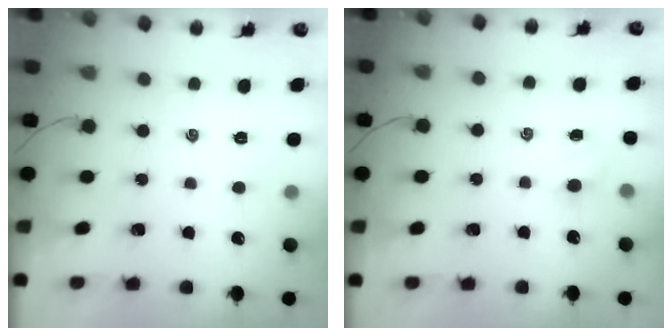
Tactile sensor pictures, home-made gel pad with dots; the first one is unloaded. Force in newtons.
{"total": 3.2, "press": 3.0, "slide": 1.2}